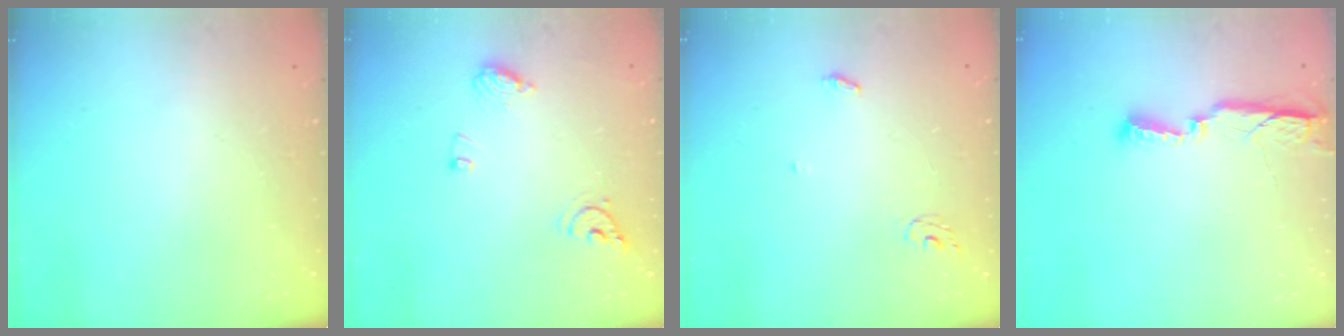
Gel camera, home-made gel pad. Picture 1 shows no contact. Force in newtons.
{"total": 8.3, "press": 8.2, "slide": 0.9}
{"total": 3.7, "press": 3.7, "slide": 0.2}
{"total": 6.6, "press": 6.5, "slide": 1.1}